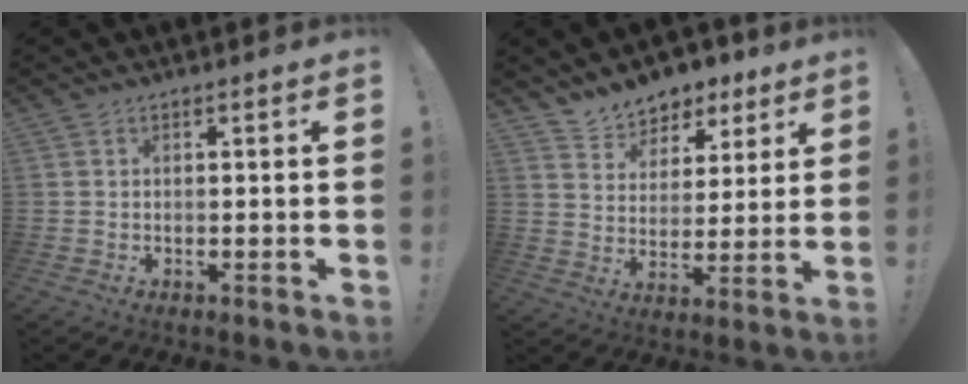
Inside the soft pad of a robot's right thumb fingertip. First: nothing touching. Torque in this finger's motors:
{"motor_torque": [-0.03, 0.09, 0.18, 0.08, 0.00]}